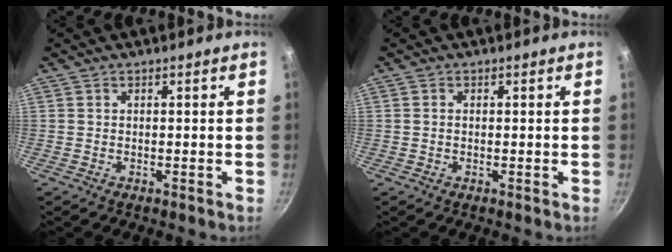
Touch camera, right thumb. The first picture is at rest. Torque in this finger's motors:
{"motor_torque": [-0.67, -0.05, -0.13, 0.07, -0.03]}